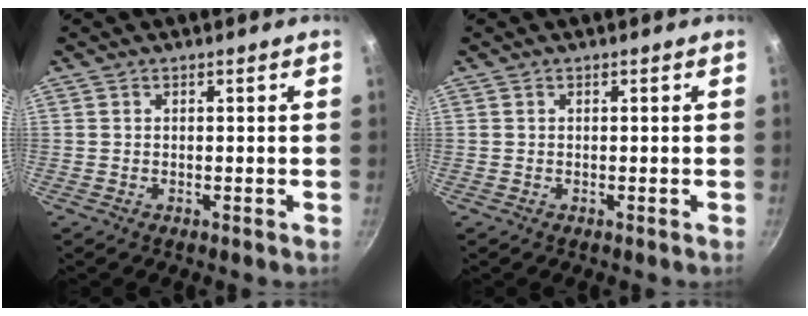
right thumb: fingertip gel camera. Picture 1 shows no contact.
{"total": 0.0}